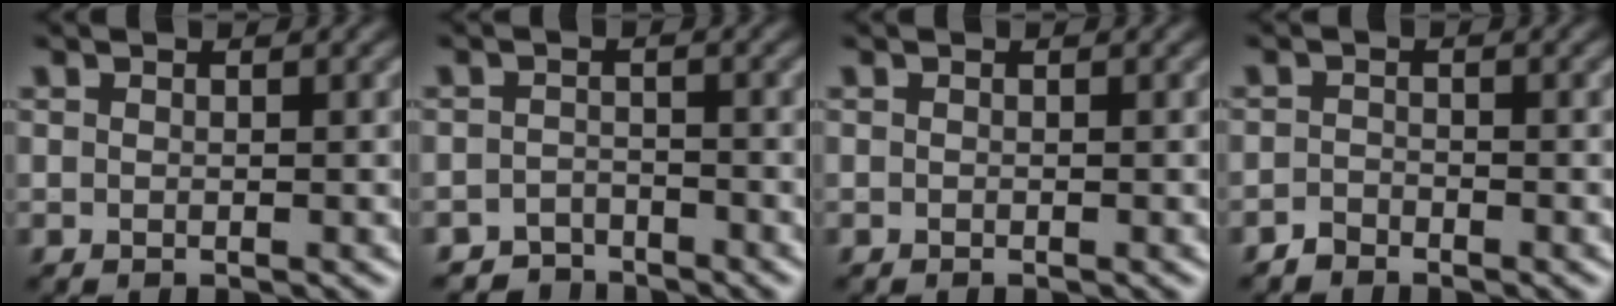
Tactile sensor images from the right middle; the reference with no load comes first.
{"total": 2.3, "force": [-2.1, 0.7, -0.4], "torque": [0.019, 0.005, -0.044]}
{"total": 0.0}
{"total": 1.2, "force": [-1.1, 0.4, -0.1], "torque": [0.003, 0.004, -0.022]}